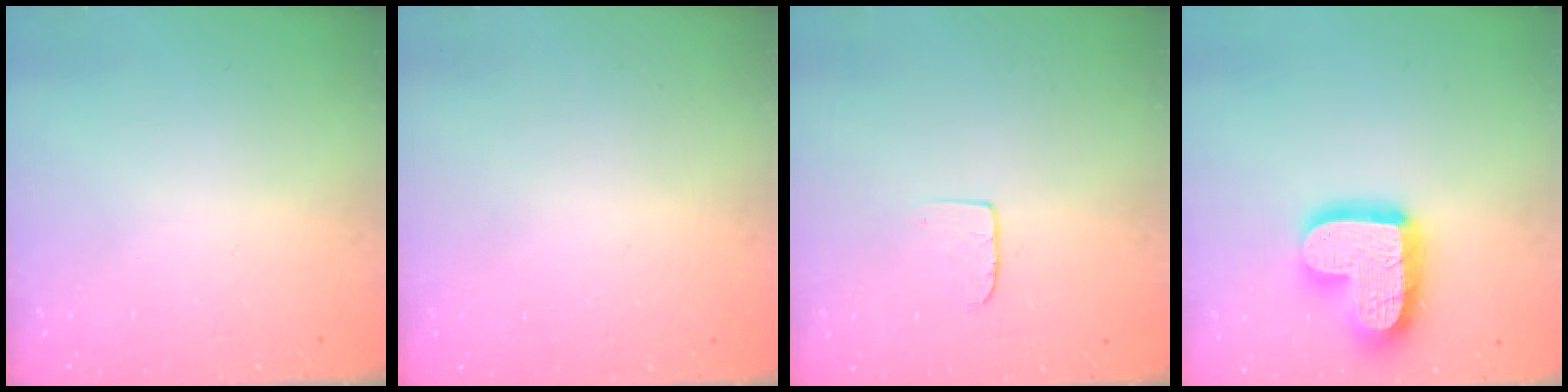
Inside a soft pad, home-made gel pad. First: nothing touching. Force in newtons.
{"total": 0.0}
{"total": 4.7, "press": 4.7, "slide": 0.4}
{"total": 17.7, "press": 17.7, "slide": 1.5}